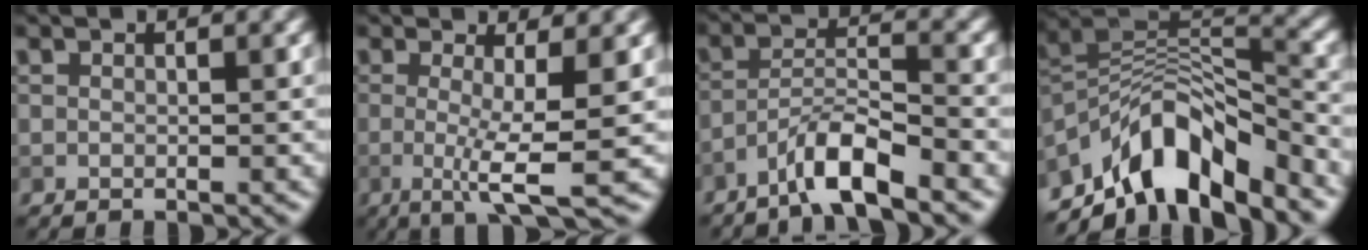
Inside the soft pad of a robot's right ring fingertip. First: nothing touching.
{"total": 4.9, "force": [-0.3, 0.8, 4.9], "torque": [-0.083, -0.005, -0.007]}
{"total": 4.4, "force": [-3.4, 0.5, 2.8], "torque": [-0.049, 0.016, -0.069]}
{"total": 9.9, "force": [-6.5, 4.0, 6.4], "torque": [-0.094, 0.015, -0.125]}